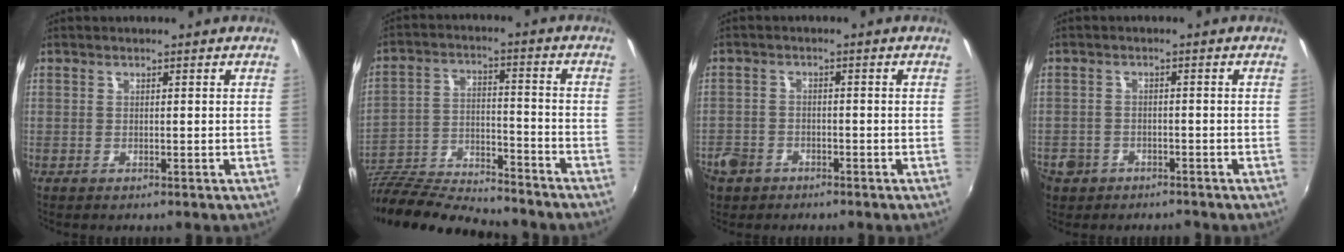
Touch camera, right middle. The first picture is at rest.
{"total": 20.8, "force": [-17.4, 4.9, 10.3], "torque": [-0.207, -0.023, -0.289]}
{"total": 6.6, "force": [-3.9, 5.0, 1.9], "torque": [-0.064, 0.007, -0.067]}
{"total": 5.8, "force": [-3.3, 4.5, 1.5], "torque": [-0.056, -0.002, -0.055]}